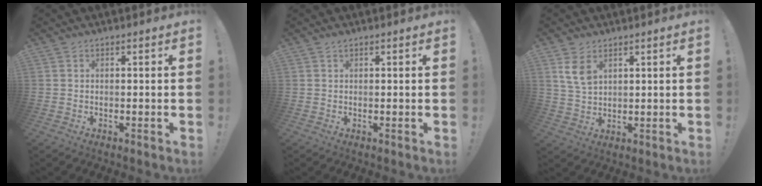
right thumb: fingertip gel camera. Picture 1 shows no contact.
{"total": 0.6, "force": [0.5, 0.0, 0.3], "torque": [0.001, -0.003, 0.009]}
{"total": 7.0, "force": [3.4, 4.5, 4.2], "torque": [-0.074, -0.014, 0.065]}